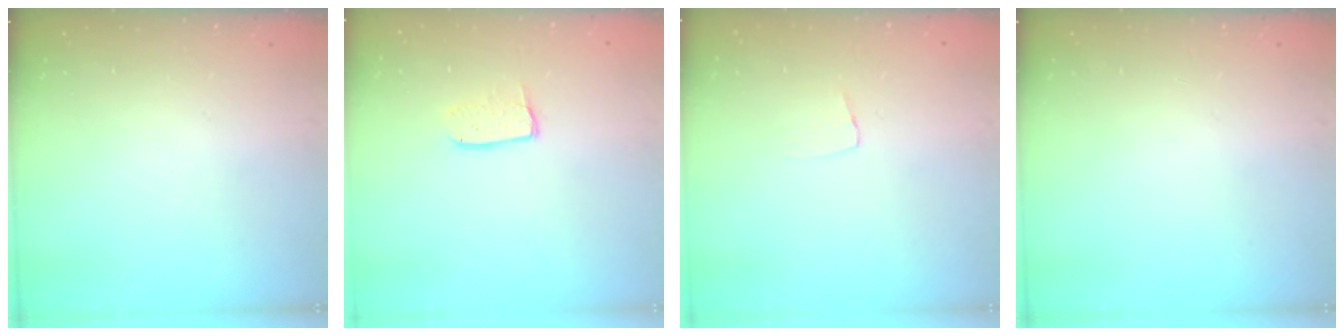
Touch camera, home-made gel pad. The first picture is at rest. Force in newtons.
{"total": 4.2, "press": 4.2, "slide": 0.3}
{"total": 3.3, "press": 3.3, "slide": 0.2}
{"total": 0.0}